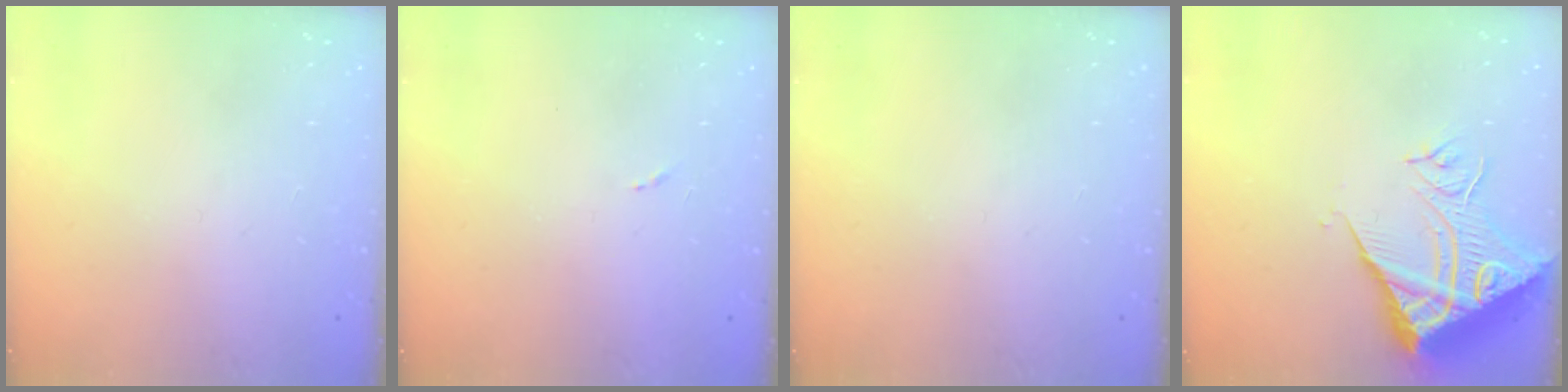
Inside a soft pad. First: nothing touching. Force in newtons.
{"total": 4.2, "press": 4.1, "slide": 0.7}
{"total": 0.0}
{"total": 11.1, "press": 11.0, "slide": 1.3}